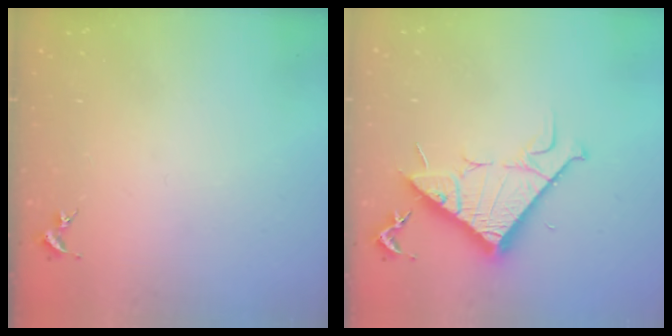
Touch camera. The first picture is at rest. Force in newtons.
{"total": 10.7, "press": 10.7, "slide": 0.1}